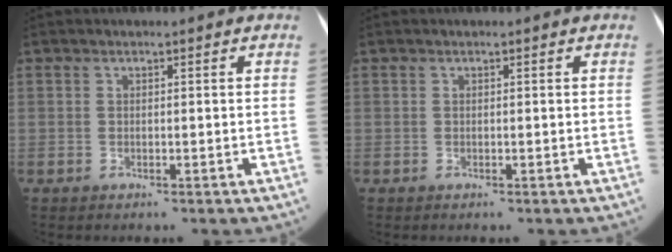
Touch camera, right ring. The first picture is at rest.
{"total": 0.0}